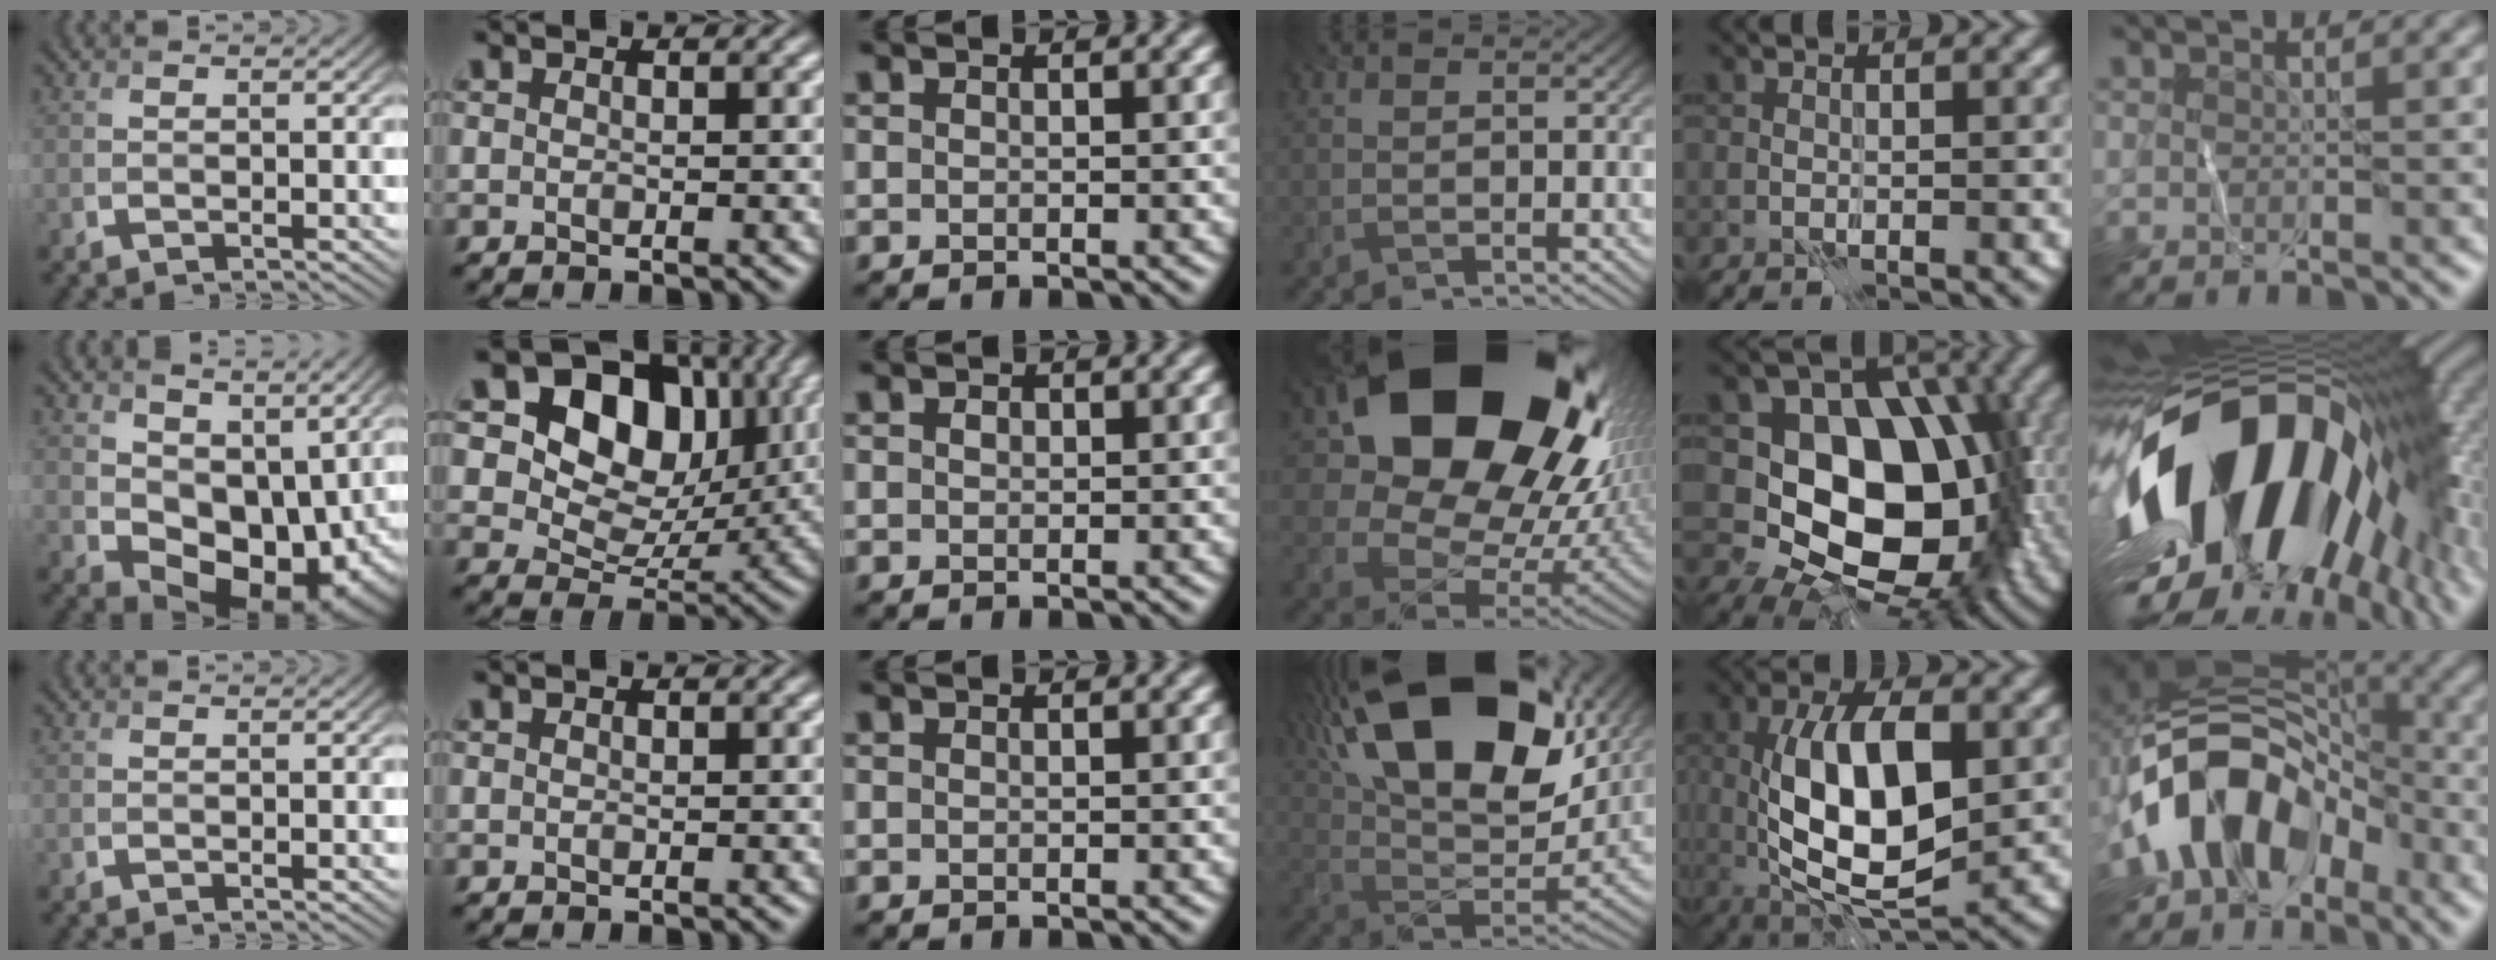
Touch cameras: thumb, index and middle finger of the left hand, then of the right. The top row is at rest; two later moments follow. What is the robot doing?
{"motion": "wipe", "object": "whiteboard"}